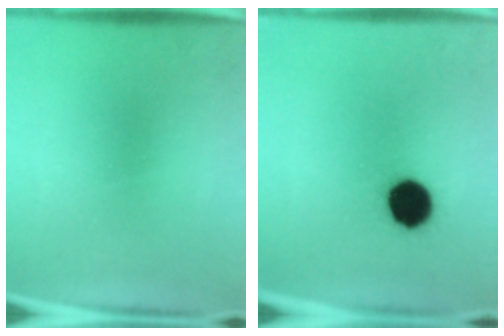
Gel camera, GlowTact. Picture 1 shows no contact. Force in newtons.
{"total": 11.1}